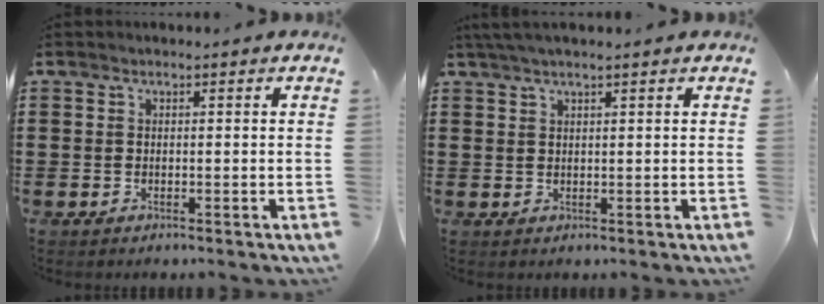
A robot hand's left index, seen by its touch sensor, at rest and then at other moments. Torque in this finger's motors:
{"motor_torque": [0.80, -0.83, 0.47, 0.11]}